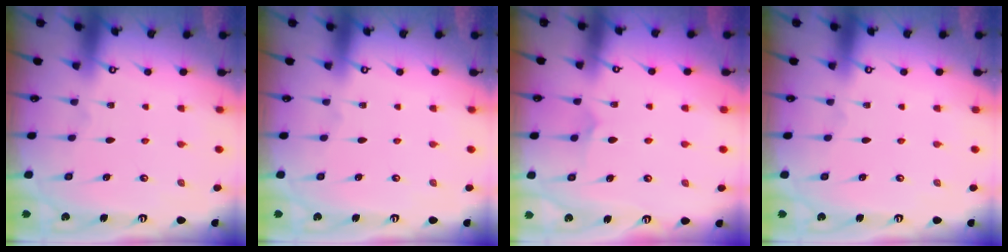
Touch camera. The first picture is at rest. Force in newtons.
{"total": 0.0}
{"total": 4.7, "press": 4.7, "slide": 0.1}
{"total": 0.0}